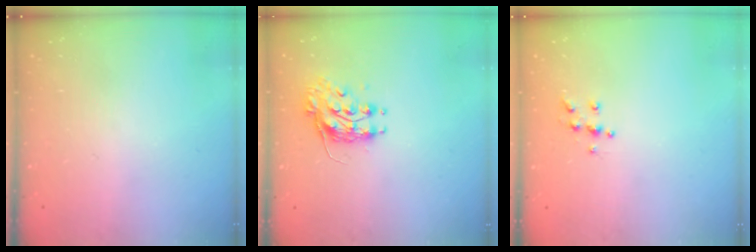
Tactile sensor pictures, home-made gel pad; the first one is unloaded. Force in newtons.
{"total": 8.3, "press": 8.3, "slide": 0.2}
{"total": 5.9, "press": 5.9, "slide": 0.5}